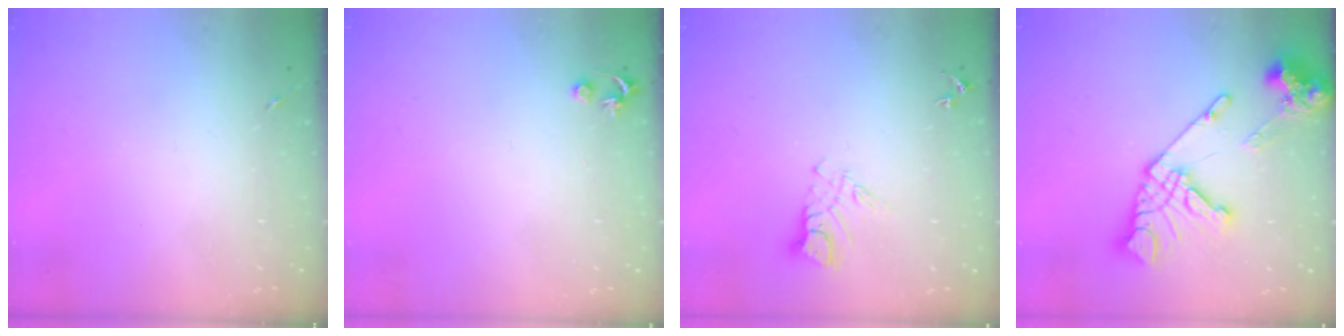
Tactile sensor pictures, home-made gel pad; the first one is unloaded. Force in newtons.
{"total": 3.5, "press": 3.5, "slide": 0.3}
{"total": 7.7, "press": 7.7, "slide": 0.7}
{"total": 20.4, "press": 20.3, "slide": 2.5}